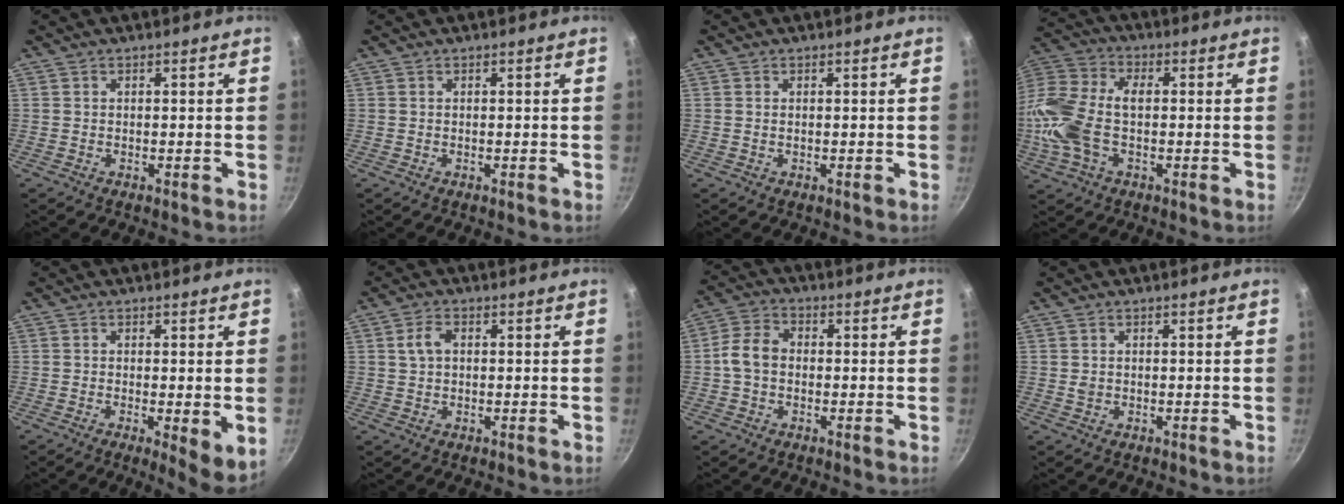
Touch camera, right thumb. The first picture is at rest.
{"total": 0.0}
{"total": 0.0}
{"total": 16.4, "force": [-1.6, 9.7, 13.2], "torque": [-0.314, 0.025, -0.031]}
{"total": 5.4, "force": [-1.2, 1.1, 5.2], "torque": [-0.083, -0.019, -0.021]}
{"total": 3.3, "force": [0.6, 2.2, 2.4], "torque": [-0.049, 0.007, 0.011]}
{"total": 6.4, "force": [-0.5, 4.7, 4.2], "torque": [-0.077, 0.021, -0.019]}
{"total": 1.0, "force": [0.1, 0.8, 0.5], "torque": [-0.009, 0.000, 0.005]}